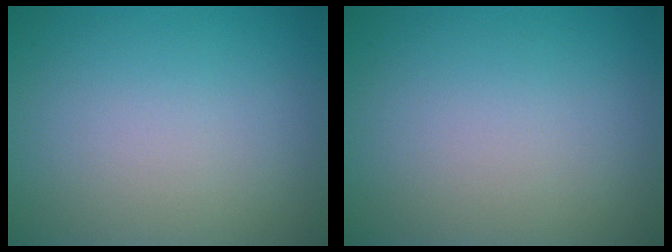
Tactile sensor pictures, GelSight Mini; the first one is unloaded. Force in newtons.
{"total": 0.0}